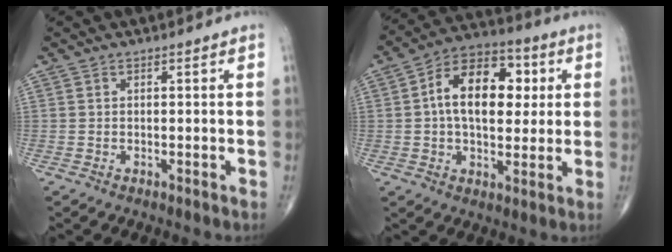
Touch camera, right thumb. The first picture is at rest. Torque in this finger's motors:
{"motor_torque": [-0.07, 0.64, 0.57, -0.18, 0.30]}